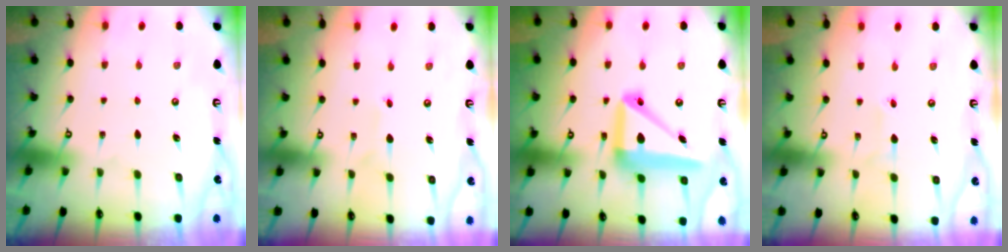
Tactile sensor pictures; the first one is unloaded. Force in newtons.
{"total": 1.6, "press": 1.5, "slide": 0.1}
{"total": 16.0, "press": 15.9, "slide": 2.0}
{"total": 2.4, "press": 2.2, "slide": 0.9}